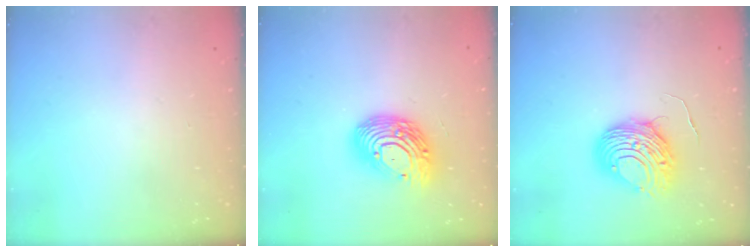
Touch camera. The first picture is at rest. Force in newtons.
{"total": 16.4, "press": 16.4, "slide": 1.2}
{"total": 8.7, "press": 8.7, "slide": 0.9}